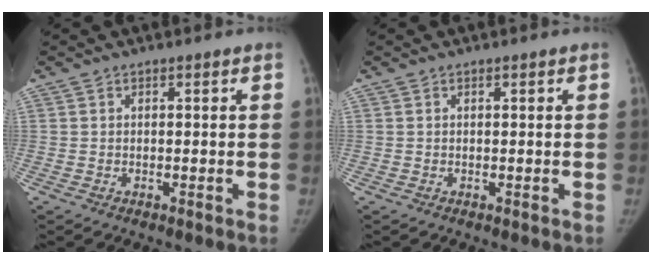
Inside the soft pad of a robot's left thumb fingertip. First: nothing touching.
{"total": 0.0}